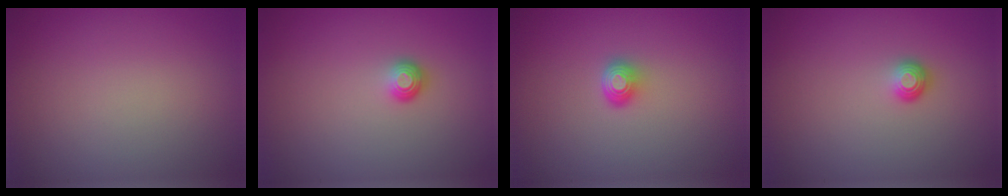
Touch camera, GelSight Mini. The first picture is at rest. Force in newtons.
{"total": 1.2, "press": 1.0, "slide": 0.6}
{"total": 1.7, "press": 1.3, "slide": 1.1}
{"total": 1.2, "press": 1.0, "slide": 0.6}